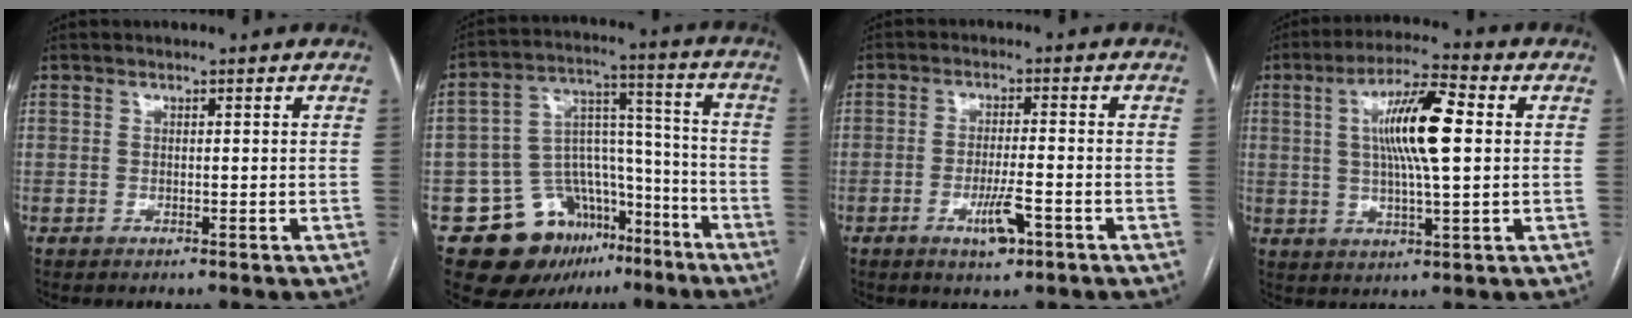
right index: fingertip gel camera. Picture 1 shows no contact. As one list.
[{"total": 15.7, "force": [-9.3, 10.7, 6.7], "torque": [-0.099, 0.072, -0.135]}, {"total": 5.2, "force": [-2.4, 1.0, 4.5], "torque": [-0.084, -0.004, -0.039]}, {"total": 11.4, "force": [1.8, 1.4, 11.2], "torque": [-0.204, 0.011, 0.029]}]